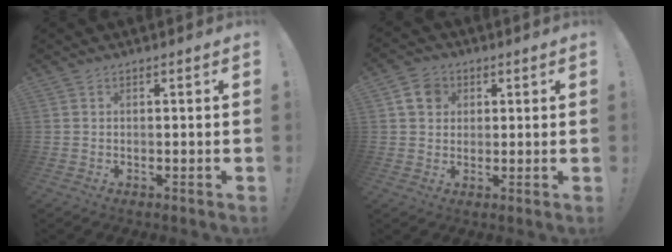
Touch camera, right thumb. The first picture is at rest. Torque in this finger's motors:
{"motor_torque": [0.07, 0.16, 0.35, 0.04, -0.01]}